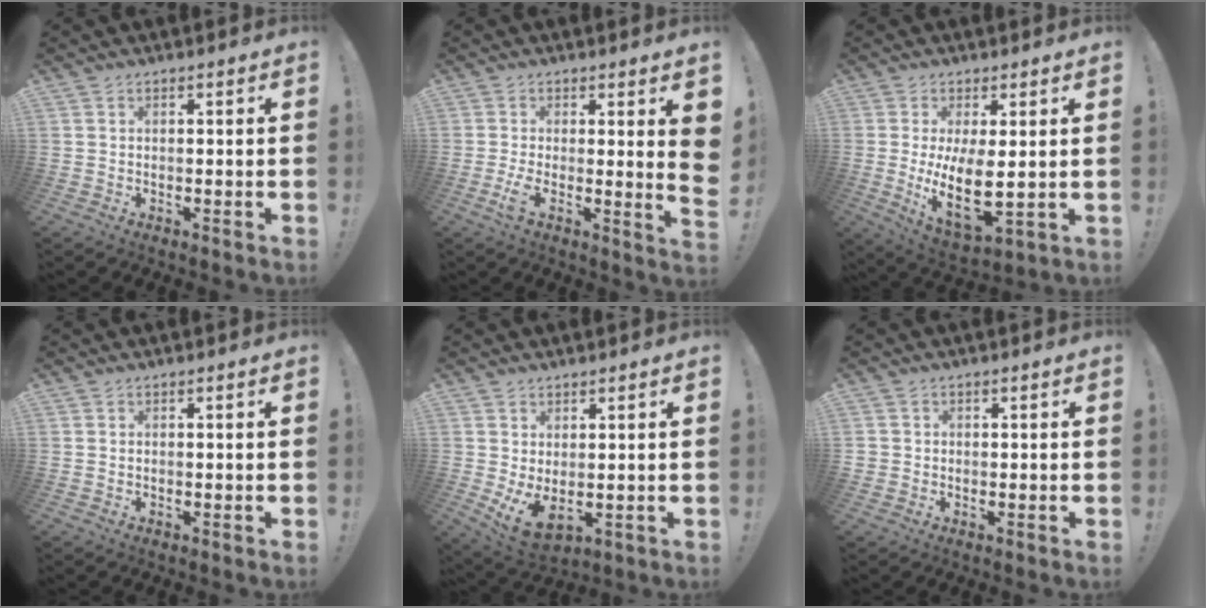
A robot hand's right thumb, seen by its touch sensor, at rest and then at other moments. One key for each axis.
{"total": 7.2, "fx": 0.2, "fy": 0.9, "fz": 7.2, "tx": -0.107, "ty": -0.025, "tz": 0.005}
{"total": 11.6, "fx": 1.0, "fy": 4.8, "fz": 10.6, "tx": -0.190, "ty": -0.035, "tz": 0.022}
{"total": 0.0}
{"total": 6.3, "fx": 1.5, "fy": 3.2, "fz": 5.2, "tx": -0.079, "ty": -0.025, "tz": 0.035}
{"total": 1.4, "fx": -0.1, "fy": 1.4, "fz": 0.2, "tx": -0.008, "ty": 0.006, "tz": 0.000}